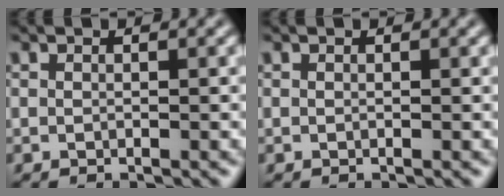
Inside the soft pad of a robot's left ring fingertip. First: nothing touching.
{"total": 0.0}